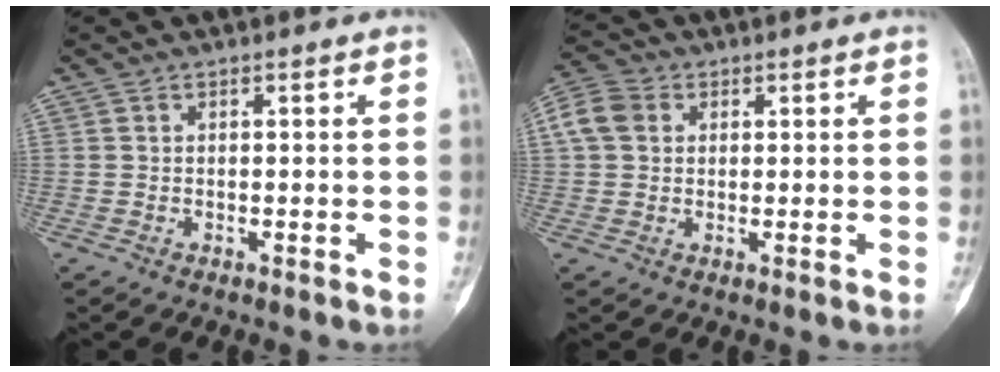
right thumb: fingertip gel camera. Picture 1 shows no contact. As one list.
[{"total": 6.4, "force": [1.5, 5.1, 3.5], "torque": [-0.070, 0.016, 0.024]}]